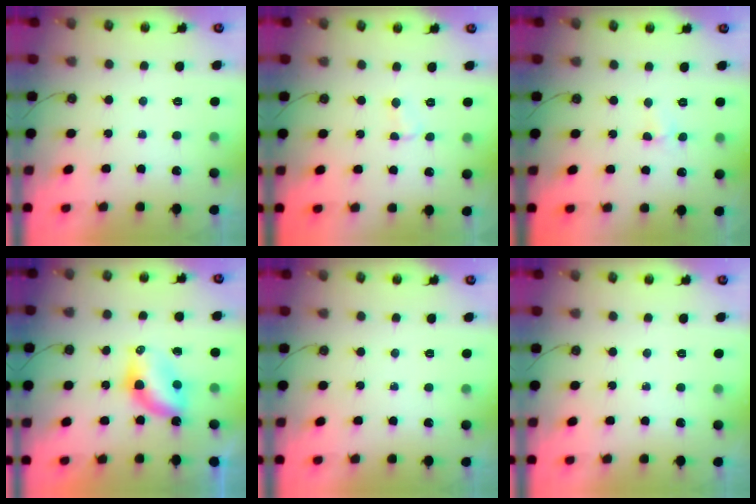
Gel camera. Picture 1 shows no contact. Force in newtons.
{"total": 2.6, "press": 2.6, "slide": 0.3}
{"total": 2.4, "press": 2.3, "slide": 0.4}
{"total": 6.8, "press": 6.8, "slide": 0.3}
{"total": 0.0}
{"total": 0.0}